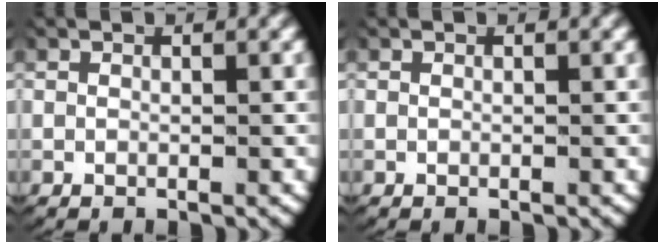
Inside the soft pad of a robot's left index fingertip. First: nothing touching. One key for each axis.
{"total": 0.0}